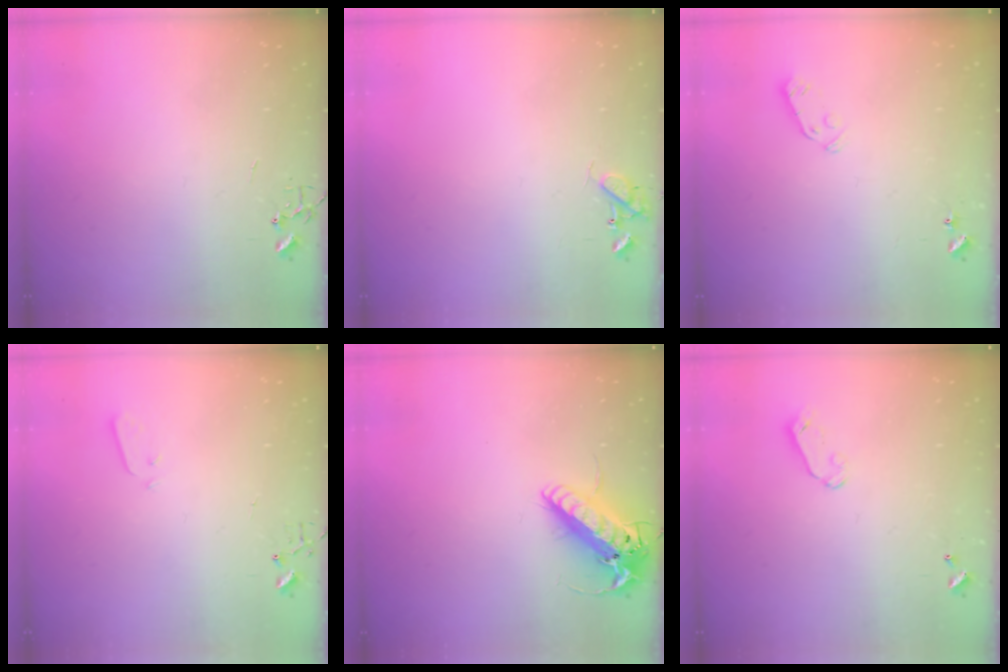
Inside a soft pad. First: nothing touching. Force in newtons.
{"total": 8.6, "press": 8.6, "slide": 0.7}
{"total": 3.9, "press": 3.8, "slide": 0.9}
{"total": 2.1, "press": 2.0, "slide": 0.4}
{"total": 16.7, "press": 16.4, "slide": 3.1}
{"total": 4.1, "press": 4.0, "slide": 0.4}